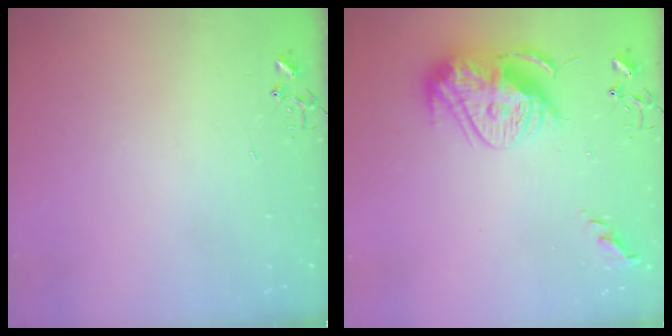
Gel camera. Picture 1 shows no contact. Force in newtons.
{"total": 15.6, "press": 15.6, "slide": 1.2}